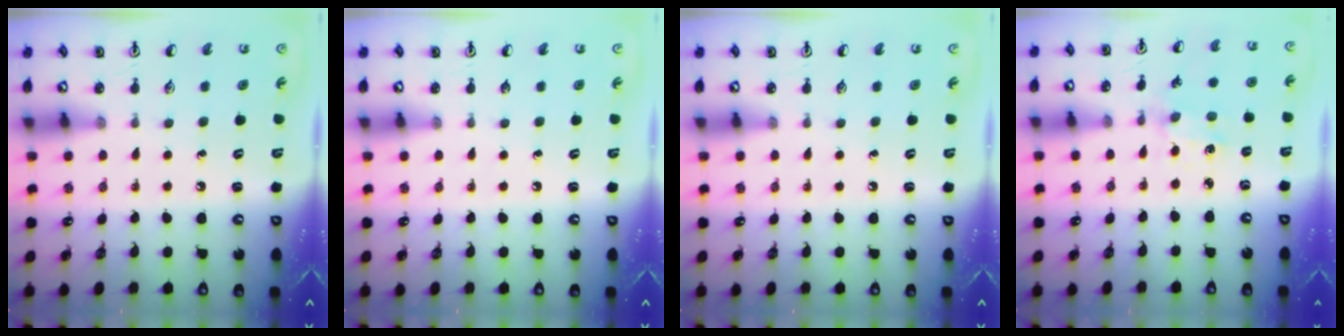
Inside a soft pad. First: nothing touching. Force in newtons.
{"total": 0.0}
{"total": 0.0}
{"total": 1.1, "press": 1.0, "slide": 0.2}